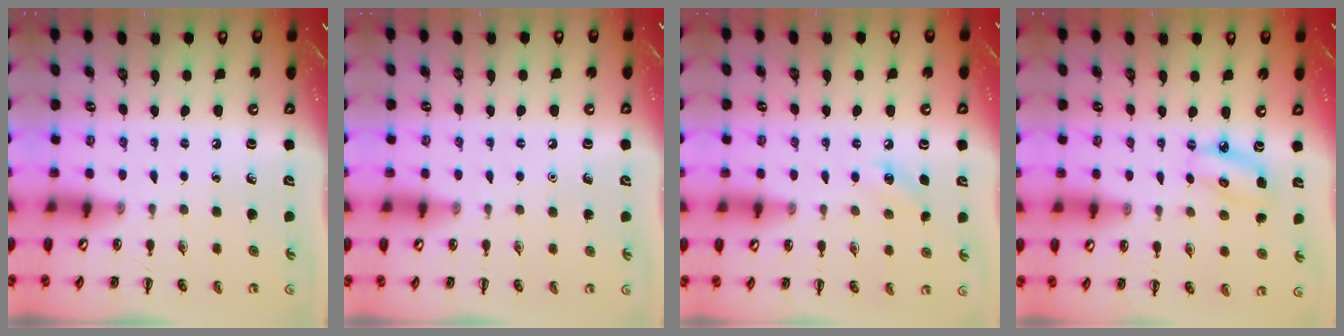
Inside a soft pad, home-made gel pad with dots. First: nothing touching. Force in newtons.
{"total": 1.6, "press": 1.6, "slide": 0.1}
{"total": 7.1, "press": 7.0, "slide": 1.5}
{"total": 6.5, "press": 6.3, "slide": 1.5}